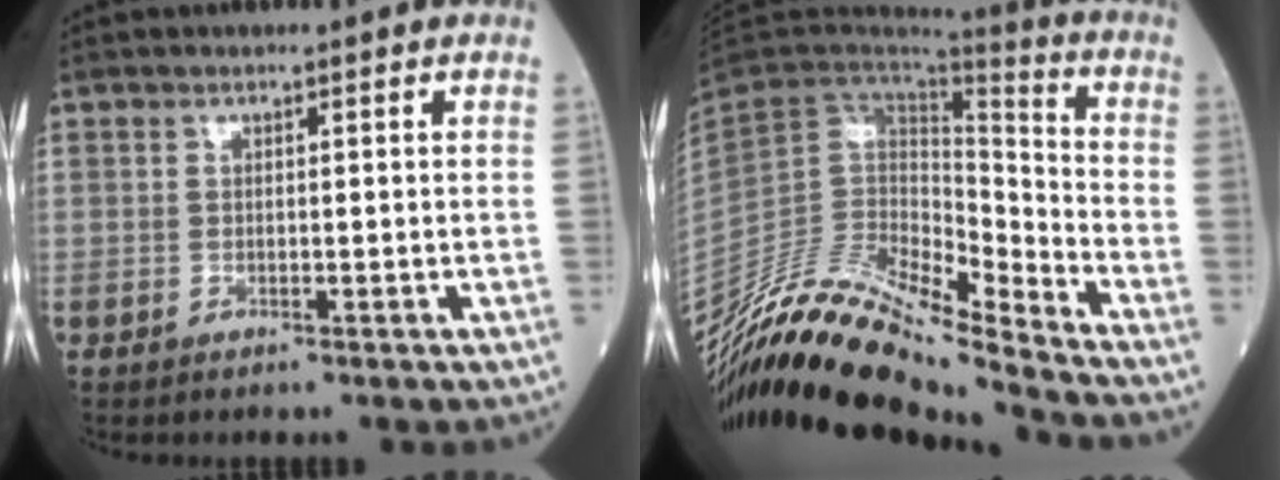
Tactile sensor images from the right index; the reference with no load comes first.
{"total": 18.1, "force": [-16.5, 1.1, 7.2], "torque": [-0.127, 0.044, -0.305]}